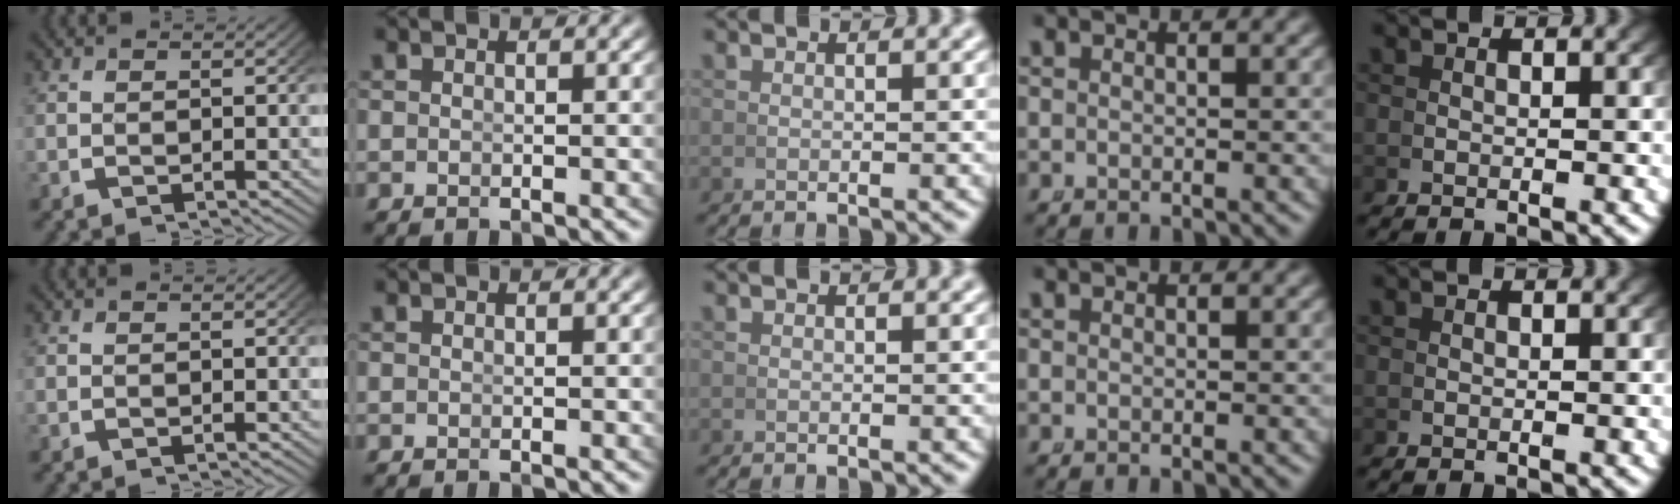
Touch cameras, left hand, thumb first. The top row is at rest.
{}